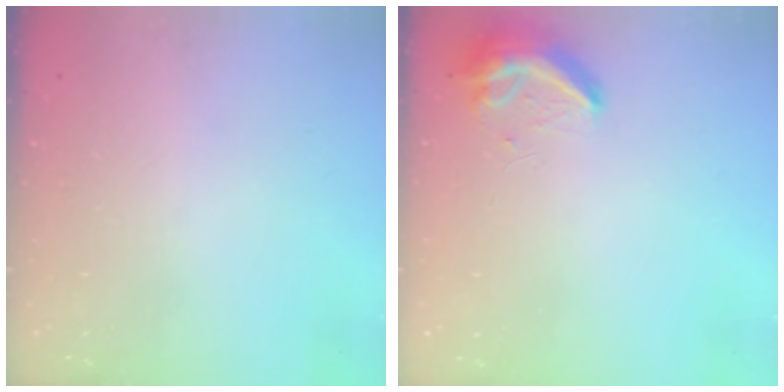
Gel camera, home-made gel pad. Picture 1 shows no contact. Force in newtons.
{"total": 8.6, "press": 8.5, "slide": 1.0}